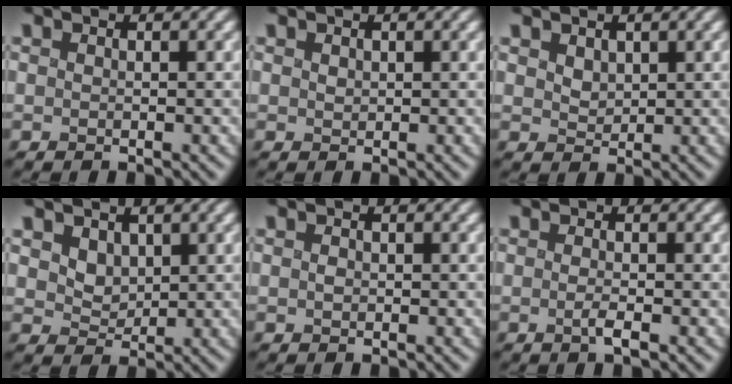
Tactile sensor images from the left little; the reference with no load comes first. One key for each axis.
{"total": 0.5, "fx": 0.2, "fy": 0.5, "fz": 0.2, "tx": -0.005, "ty": 0.001, "tz": 0.006}
{"total": 1.2, "fx": 0.4, "fy": 1.0, "fz": 0.6, "tx": -0.012, "ty": -0.002, "tz": 0.010}
{"total": 1.9, "fx": 0.7, "fy": 1.6, "fz": 0.9, "tx": -0.027, "ty": -0.014, "tz": 0.019}
{"total": 0.6, "fx": -0.3, "fy": 0.4, "fz": 0.2, "tx": -0.004, "ty": 0.000, "tz": -0.004}
{"total": 1.2, "fx": -0.7, "fy": 0.2, "fz": 1.0, "tx": -0.016, "ty": -0.001, "tz": -0.014}